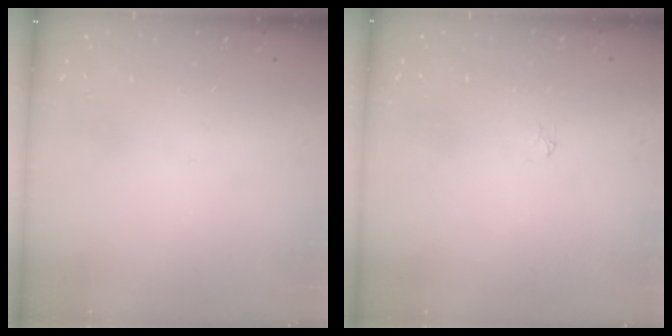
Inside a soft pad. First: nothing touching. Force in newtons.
{"total": 2.2, "press": 2.2, "slide": 0.3}